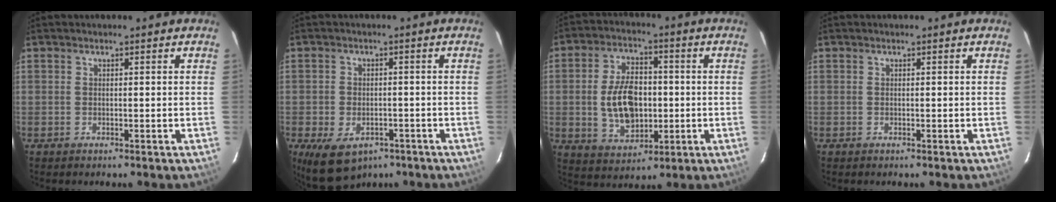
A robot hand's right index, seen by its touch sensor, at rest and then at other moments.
{"total": 10.1, "force": [-5.6, 6.4, 5.4], "torque": [-0.119, -0.016, -0.077]}
{"total": 12.1, "force": [-0.9, 7.4, 9.4], "torque": [-0.186, 0.011, -0.002]}
{"total": 0.0}